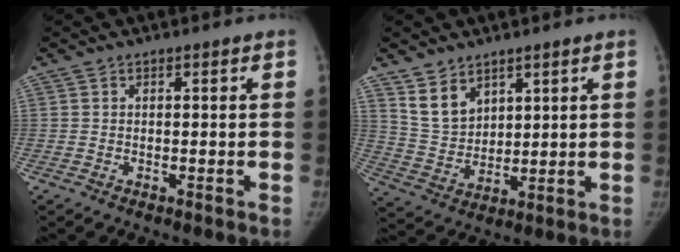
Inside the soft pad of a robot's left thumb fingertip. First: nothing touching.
{"total": 7.5, "force": [5.0, 4.8, 2.8], "torque": [-0.031, -0.033, 0.111]}